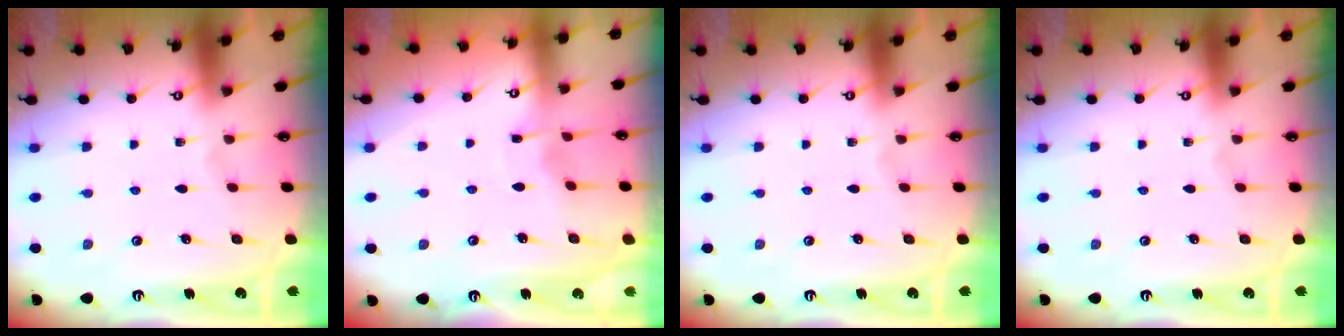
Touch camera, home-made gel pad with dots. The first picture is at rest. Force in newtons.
{"total": 2.9, "press": 2.9, "slide": 0.2}
{"total": 0.0}
{"total": 0.0}